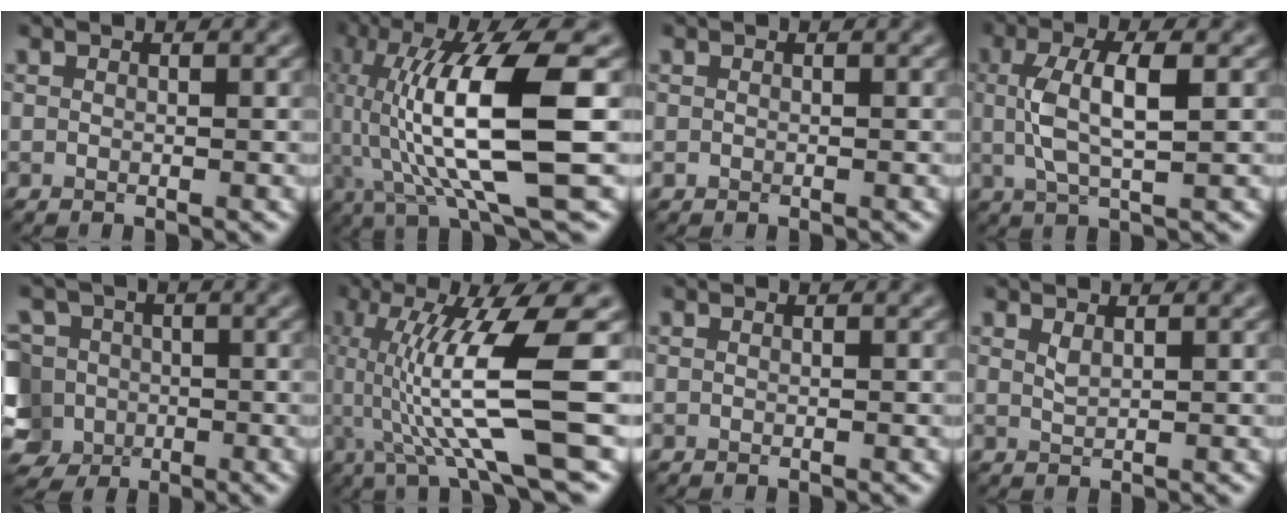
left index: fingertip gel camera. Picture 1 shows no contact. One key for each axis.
{"total": 11.8, "fx": 0.1, "fy": 2.6, "fz": 11.5, "tx": -0.202, "ty": 0.004, "tz": 0.004}
{"total": 0.0}
{"total": 4.9, "fx": 0.6, "fy": 1.5, "fz": 4.6, "tx": -0.097, "ty": 0.004, "tz": 0.013}
{"total": 9.8, "fx": -2.6, "fy": 8.4, "fz": 4.3, "tx": -0.099, "ty": 0.016, "tz": -0.082}
{"total": 10.1, "fx": -0.4, "fy": 1.6, "fz": 9.9, "tx": -0.161, "ty": -0.006, "tz": -0.004}
{"total": 0.0}
{"total": 0.9, "fx": 0.7, "fy": 0.2, "fz": 0.6, "tx": -0.016, "ty": 0.000, "tz": 0.015}